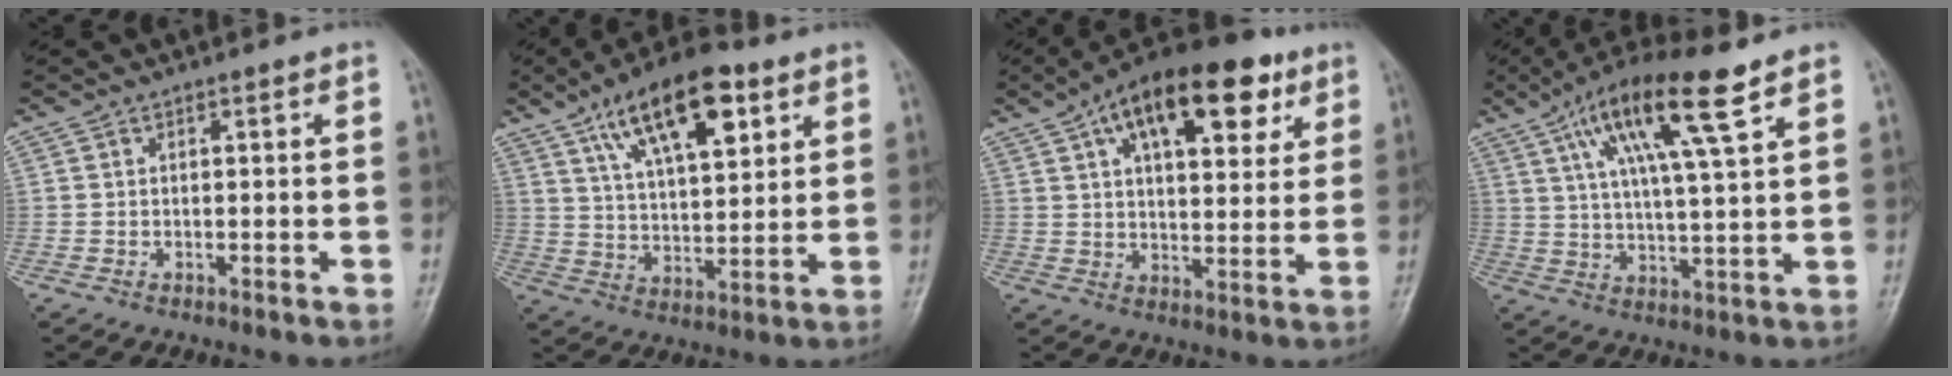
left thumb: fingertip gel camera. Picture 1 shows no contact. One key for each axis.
{"total": 16.9, "fx": 8.6, "fy": 7.0, "fz": 12.7, "tx": -0.177, "ty": -0.022, "tz": 0.145}
{"total": 19.1, "fx": 9.4, "fy": 8.9, "fz": 14.0, "tx": -0.188, "ty": -0.007, "tz": 0.143}
{"total": 15.2, "fx": 8.0, "fy": 2.4, "fz": 12.7, "tx": -0.225, "ty": -0.011, "tz": 0.140}